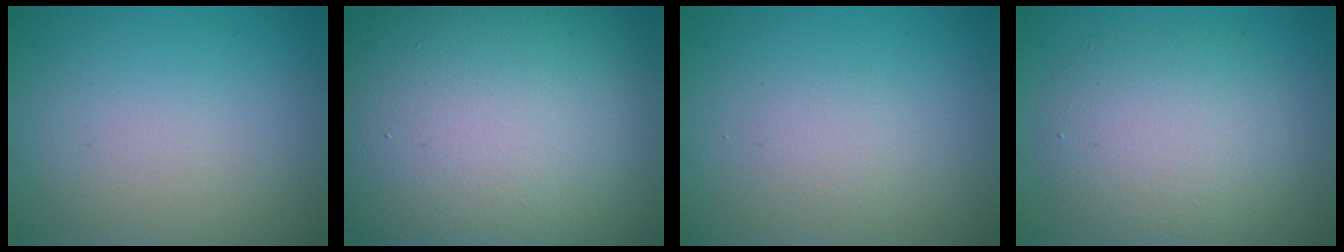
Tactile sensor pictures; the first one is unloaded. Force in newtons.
{"total": 19.9, "press": 19.8, "slide": 1.2}
{"total": 1.2, "press": 1.2, "slide": 0.1}
{"total": 5.6, "press": 5.6, "slide": 0.6}